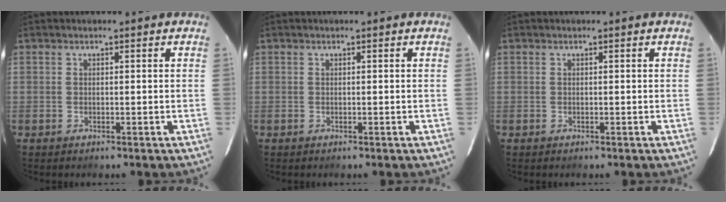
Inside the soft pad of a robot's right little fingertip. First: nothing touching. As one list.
[{"total": 0.0}, {"total": 0.0}]